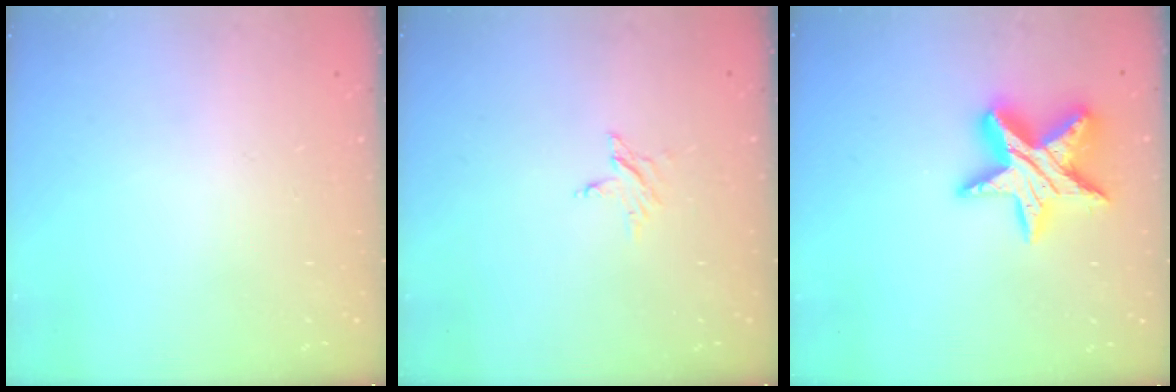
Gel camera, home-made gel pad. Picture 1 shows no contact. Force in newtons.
{"total": 2.7, "press": 2.7, "slide": 0.3}
{"total": 16.5, "press": 16.4, "slide": 1.1}